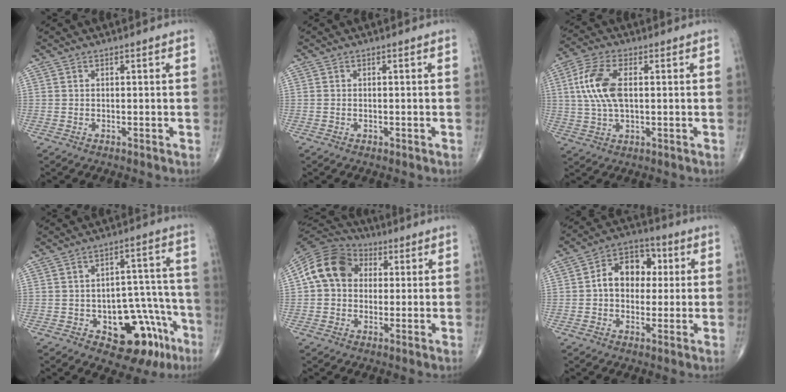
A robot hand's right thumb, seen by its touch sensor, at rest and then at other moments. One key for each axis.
{"total": 0.0}
{"total": 10.0, "fx": 1.4, "fy": 5.0, "fz": 8.6, "tx": -0.191, "ty": 0.009, "tz": 0.027}
{"total": 15.7, "fx": -7.6, "fy": 8.5, "fz": 10.7, "tx": -0.087, "ty": 0.065, "tz": -0.093}
{"total": 12.1, "fx": 2.0, "fy": 9.7, "fz": 7.0, "tx": -0.117, "ty": 0.026, "tz": 0.022}
{"total": 10.7, "fx": 1.2, "fy": 7.8, "fz": 7.2, "tx": -0.082, "ty": 0.026, "tz": 0.011}